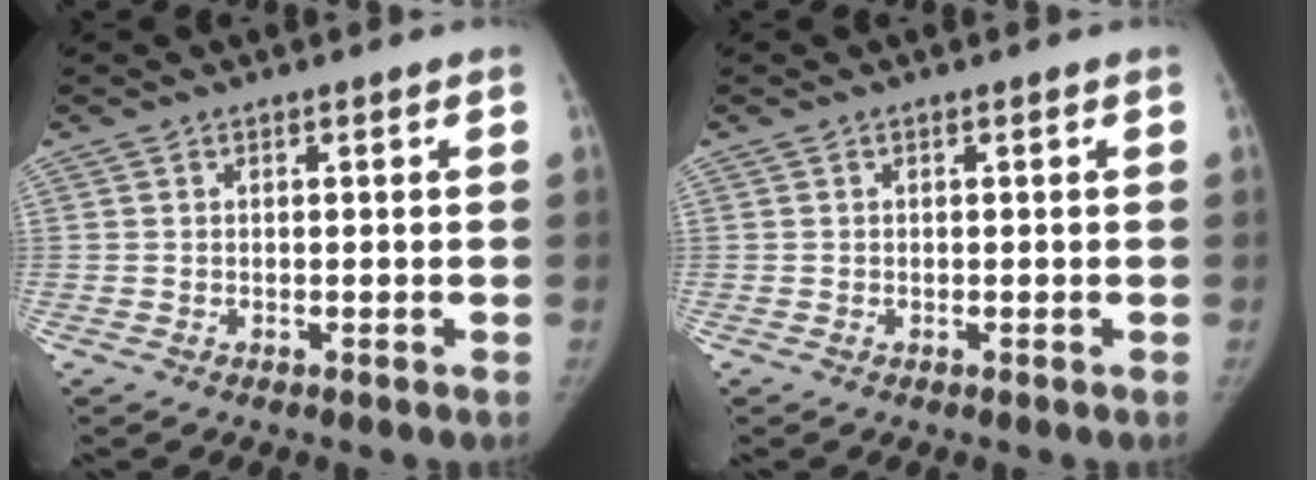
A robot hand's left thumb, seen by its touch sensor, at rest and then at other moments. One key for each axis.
{"total": 0.0}